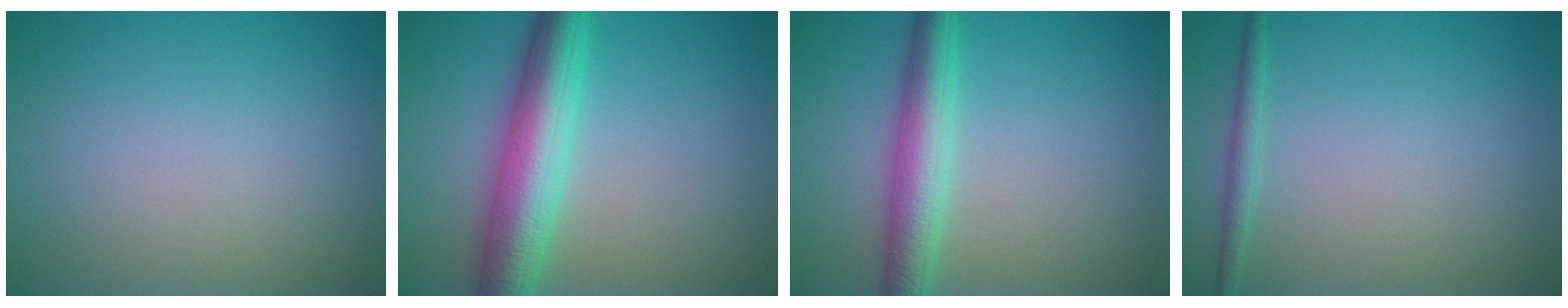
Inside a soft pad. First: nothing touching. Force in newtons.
{"total": 7.3, "press": 7.3, "slide": 0.1}
{"total": 4.7, "press": 4.7, "slide": 0.1}
{"total": 1.3, "press": 1.3, "slide": 0.1}